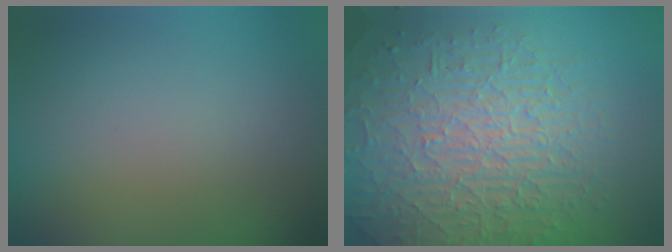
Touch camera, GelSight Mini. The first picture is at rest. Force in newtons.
{"total": 9.8, "press": 6.4, "slide": 7.4}